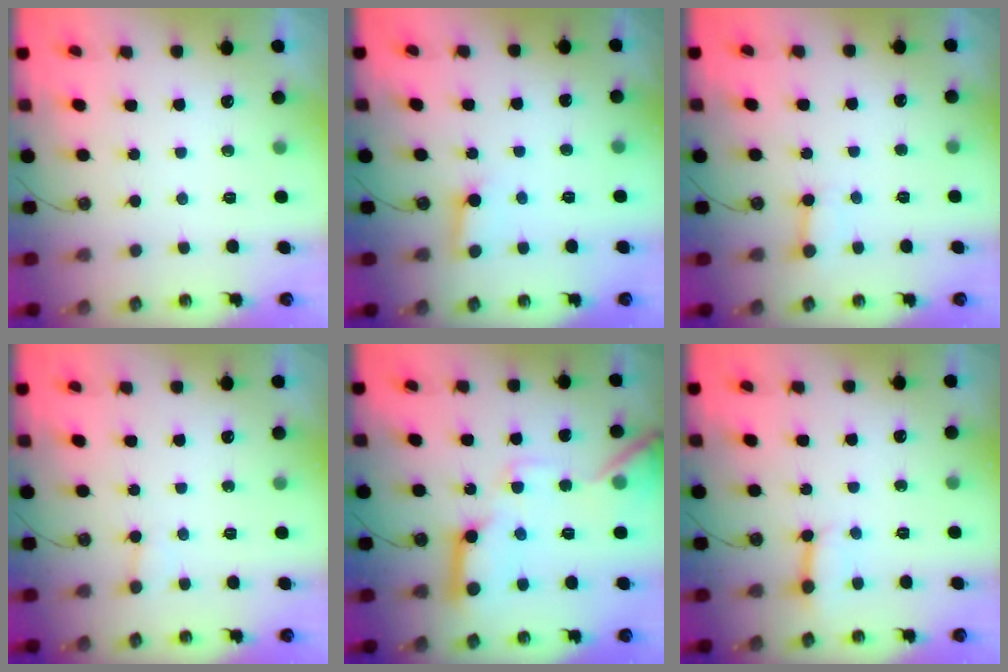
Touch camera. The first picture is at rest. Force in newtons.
{"total": 2.6, "press": 2.6, "slide": 0.4}
{"total": 2.6, "press": 2.6, "slide": 0.2}
{"total": 4.2, "press": 4.2, "slide": 0.4}
{"total": 17.2, "press": 17.1, "slide": 2.1}
{"total": 3.8, "press": 3.7, "slide": 0.4}